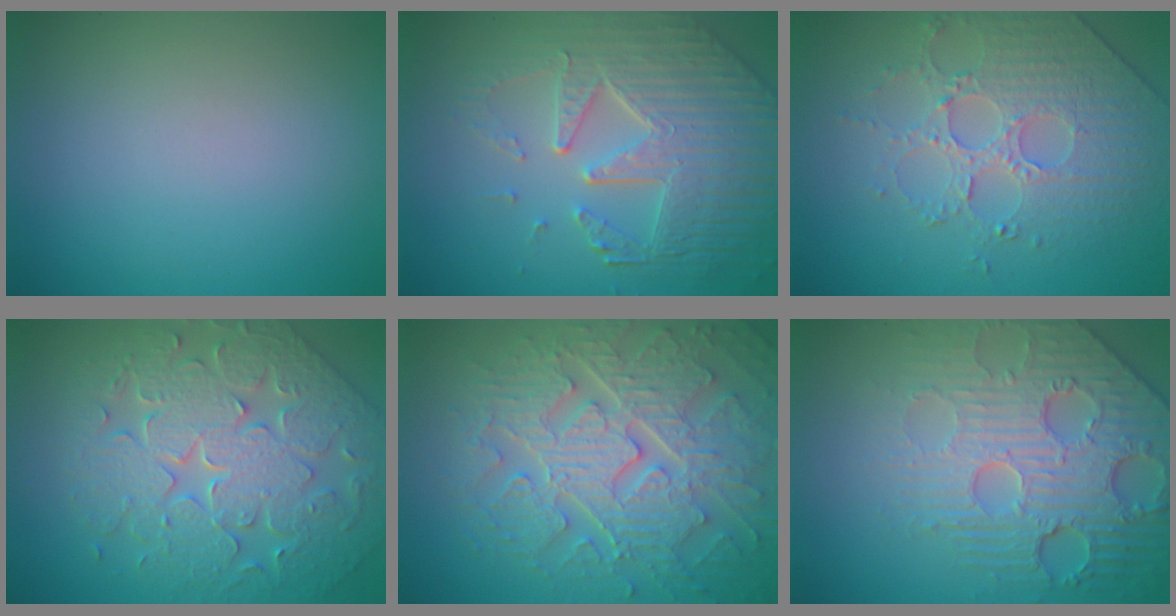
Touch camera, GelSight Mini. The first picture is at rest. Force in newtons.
{"total": 8.2, "press": 5.7, "slide": 5.9}
{"total": 4.5, "press": 4.1, "slide": 2.0}
{"total": 7.2, "press": 6.2, "slide": 3.5}
{"total": 9.3, "press": 6.8, "slide": 6.4}
{"total": 7.0, "press": 5.7, "slide": 4.0}